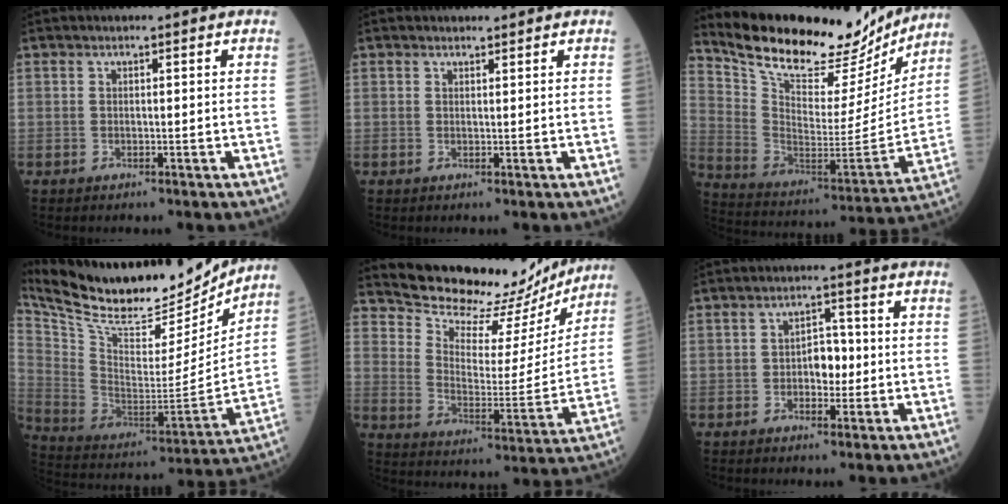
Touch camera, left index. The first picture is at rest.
{"total": 0.9, "force": [0.8, 0.3, -0.1], "torque": [0.000, -0.002, 0.012]}
{"total": 23.6, "force": [21.1, 6.4, 8.4], "torque": [-0.144, -0.031, 0.317]}
{"total": 24.9, "force": [21.9, 5.8, 10.5], "torque": [-0.201, -0.024, 0.350]}
{"total": 18.4, "force": [17.5, 4.7, 3.0], "torque": [-0.038, -0.034, 0.237]}
{"total": 3.8, "force": [-0.6, 2.3, 3.0], "torque": [-0.038, 0.011, -0.011]}